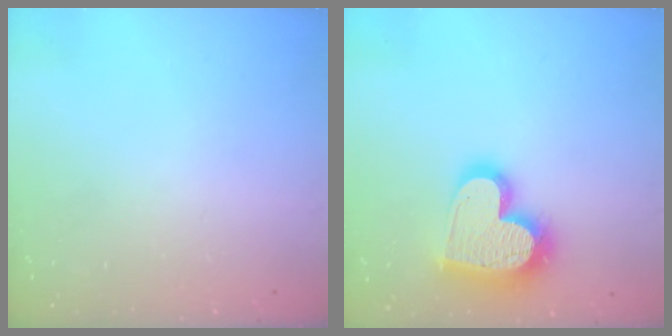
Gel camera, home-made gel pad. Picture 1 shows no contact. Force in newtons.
{"total": 20.6, "press": 20.5, "slide": 1.8}